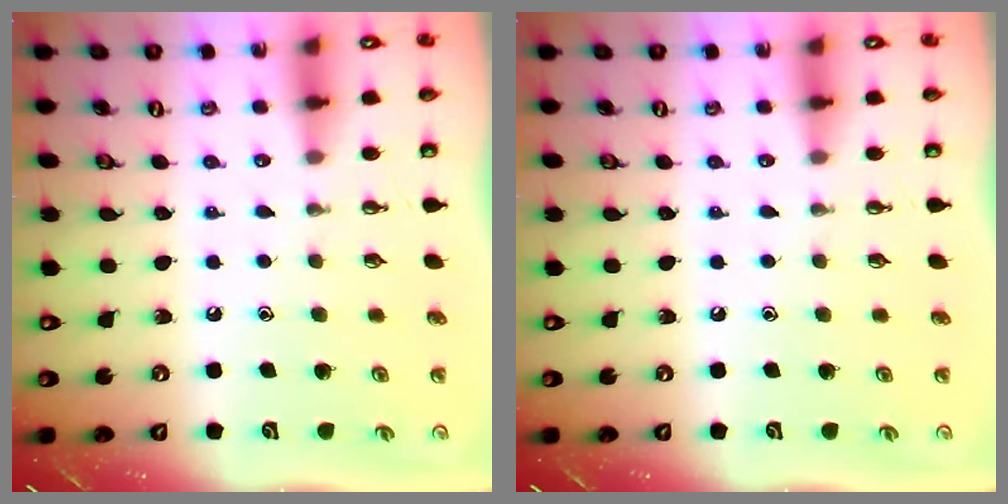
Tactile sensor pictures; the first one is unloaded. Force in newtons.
{"total": 0.0}